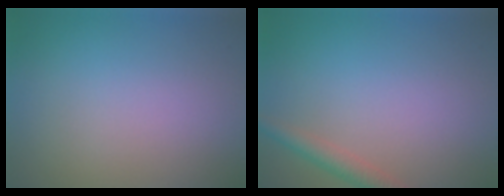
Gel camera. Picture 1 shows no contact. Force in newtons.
{"total": 2.2, "press": 2.2, "slide": 0.1}